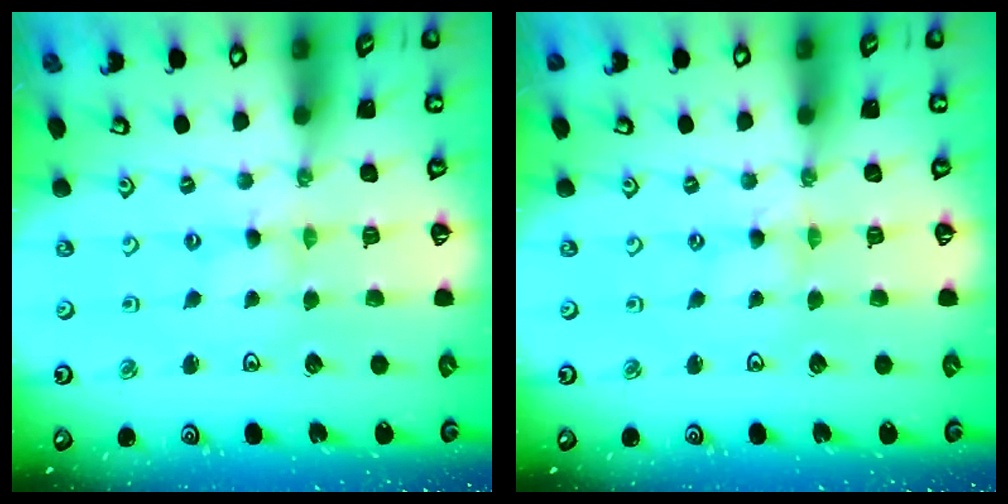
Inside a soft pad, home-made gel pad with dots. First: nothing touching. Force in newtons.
{"total": 0.0}